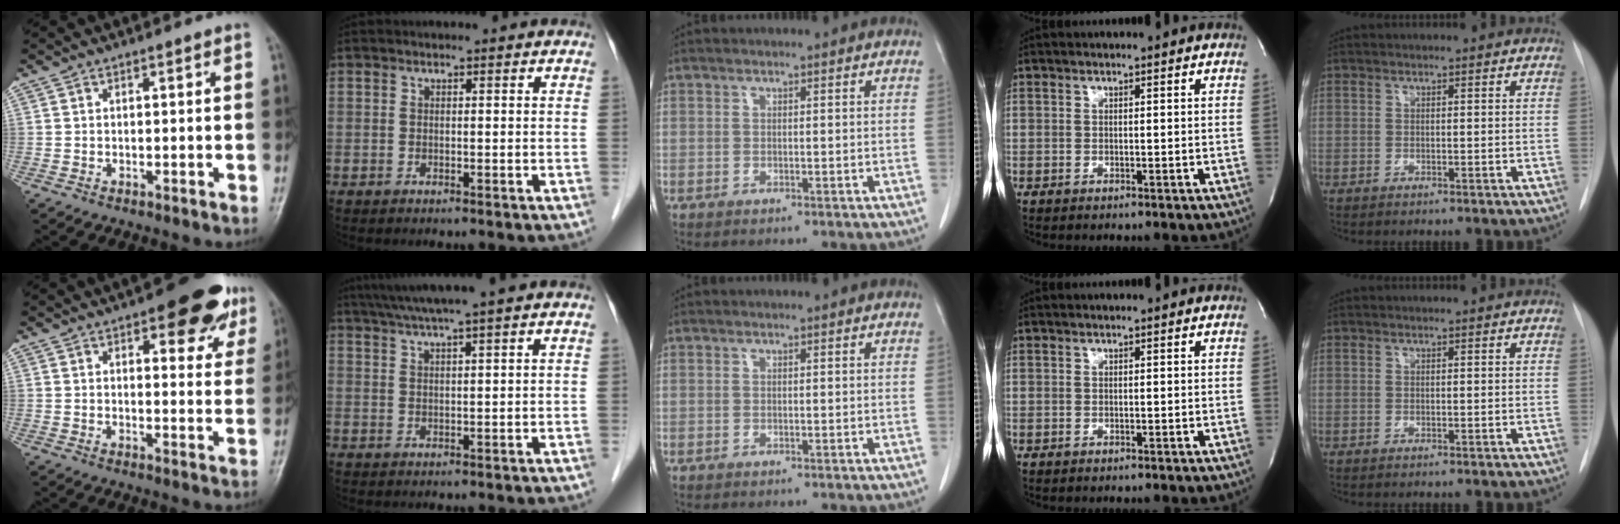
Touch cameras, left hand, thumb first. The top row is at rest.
{"thumb": {"total": 11.9, "force": [6.6, 4.9, 8.5], "torque": [-0.058, -0.023, 0.079]}, "index": {"total": 6.5, "force": [5.1, -1.5, 3.8], "torque": [-0.062, 0.021, 0.086]}}